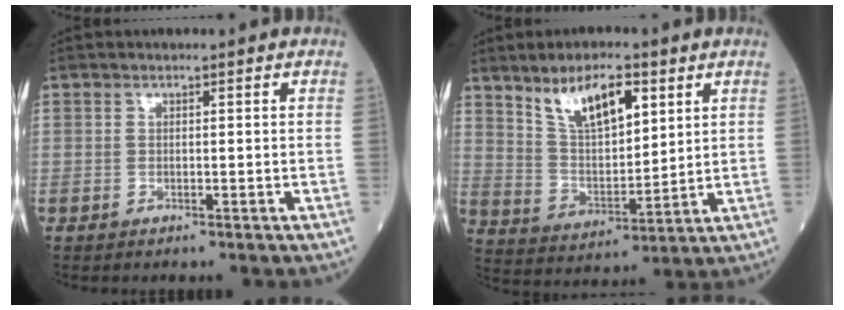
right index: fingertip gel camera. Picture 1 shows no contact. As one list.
[{"total": 10.5, "force": [6.0, 4.0, 7.7], "torque": [-0.145, 0.008, 0.120]}]